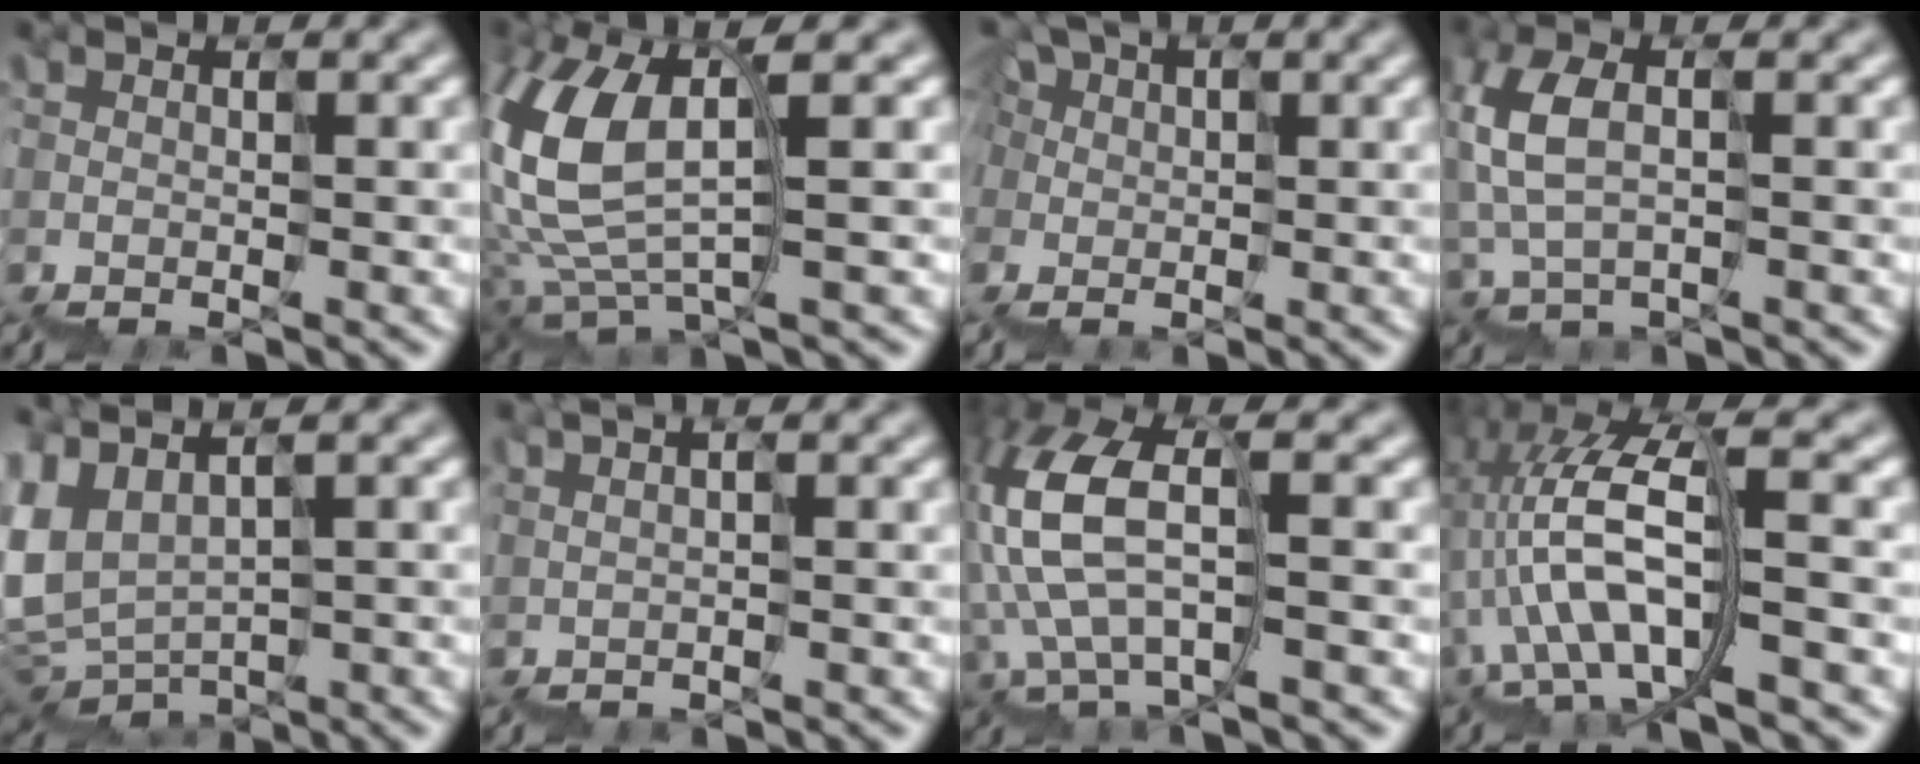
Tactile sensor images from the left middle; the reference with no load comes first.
{"total": 6.6, "force": [1.8, 2.5, 5.9], "torque": [-0.158, 0.014, 0.035]}
{"total": 4.9, "force": [-0.6, 4.0, 2.7], "torque": [-0.076, 0.005, -0.004]}
{"total": 2.8, "force": [1.4, 0.9, 2.2], "torque": [-0.078, 0.019, 0.026]}
{"total": 2.9, "force": [2.3, 1.2, 1.3], "torque": [-0.063, 0.020, 0.050]}
{"total": 1.6, "force": [0.7, 0.6, 1.3], "torque": [0.006, 0.010, 0.012]}
{"total": 6.2, "force": [0.7, 2.7, 5.5], "torque": [-0.147, 0.027, 0.010]}
{"total": 8.5, "force": [-1.7, 3.0, 7.8], "torque": [-0.162, 0.027, -0.025]}